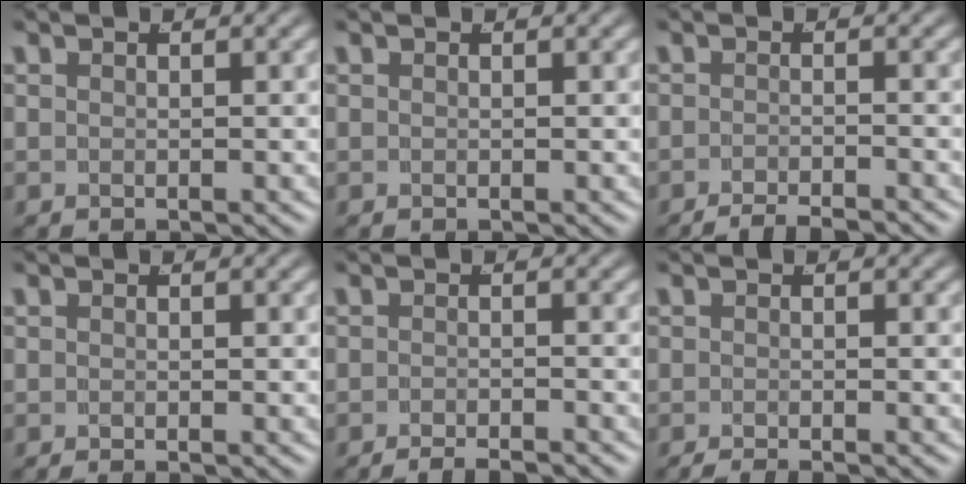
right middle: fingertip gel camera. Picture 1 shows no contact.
{"total": 0.0}
{"total": 3.0, "force": [-2.9, 0.2, 0.7], "torque": [-0.008, -0.005, -0.048]}
{"total": 0.6, "force": [-0.5, -0.3, 0.0], "torque": [0.000, -0.002, -0.007]}
{"total": 2.3, "force": [-2.2, -0.2, 0.5], "torque": [-0.005, -0.003, -0.038]}
{"total": 1.5, "force": [-1.5, -0.2, 0.3], "torque": [0.000, -0.005, -0.023]}